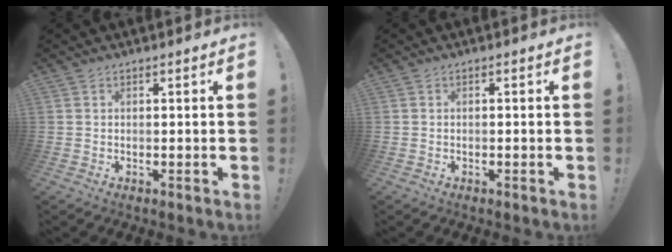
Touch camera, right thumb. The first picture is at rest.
{"total": 0.6, "force": [-0.5, -0.1, 0.3], "torque": [-0.004, -0.001, -0.009]}